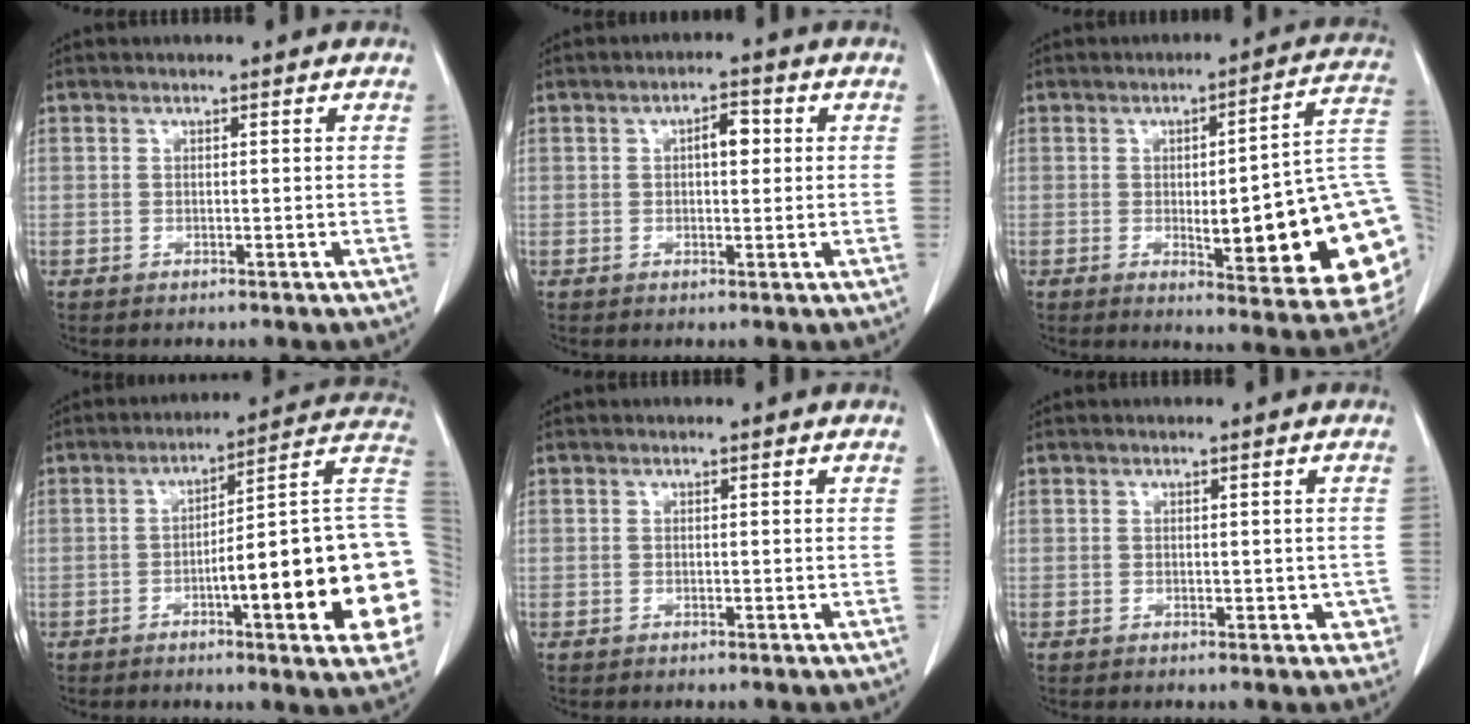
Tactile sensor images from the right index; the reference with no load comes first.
{"total": 3.4, "force": [0.7, 1.4, 3.0], "torque": [-0.047, 0.008, 0.009]}
{"total": 23.6, "force": [-2.4, 3.9, 23.2], "torque": [-0.199, 0.007, -0.023]}
{"total": 21.3, "force": [-3.9, 2.4, 20.8], "torque": [-0.184, 0.024, -0.046]}
{"total": 0.0}
{"total": 2.5, "force": [-0.2, 1.8, 1.7], "torque": [-0.002, 0.008, 0.002]}